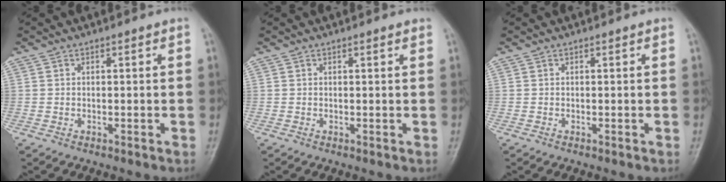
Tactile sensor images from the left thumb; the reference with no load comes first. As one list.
[{"total": 0.8, "force": [0.5, 0.1, 0.5], "torque": [-0.006, 0.000, 0.005]}, {"total": 0.0}]